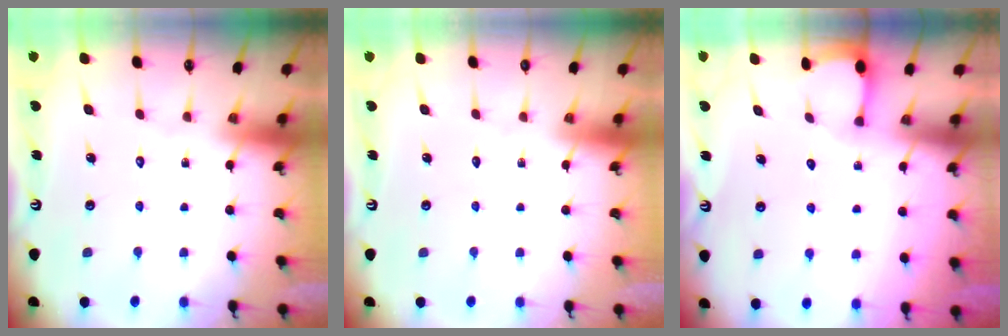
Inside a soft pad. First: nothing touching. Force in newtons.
{"total": 0.0}
{"total": 1.7, "press": 1.7, "slide": 0.2}